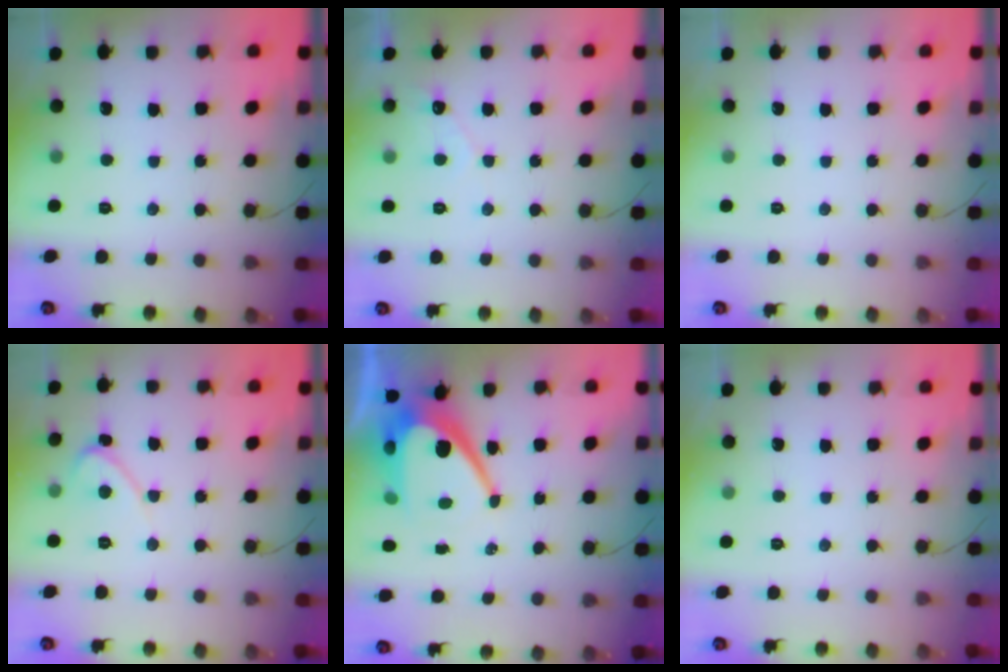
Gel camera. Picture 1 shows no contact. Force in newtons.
{"total": 2.8, "press": 2.8, "slide": 0.1}
{"total": 0.0}
{"total": 2.5, "press": 2.5, "slide": 0.2}
{"total": 12.9, "press": 12.8, "slide": 1.0}
{"total": 0.0}